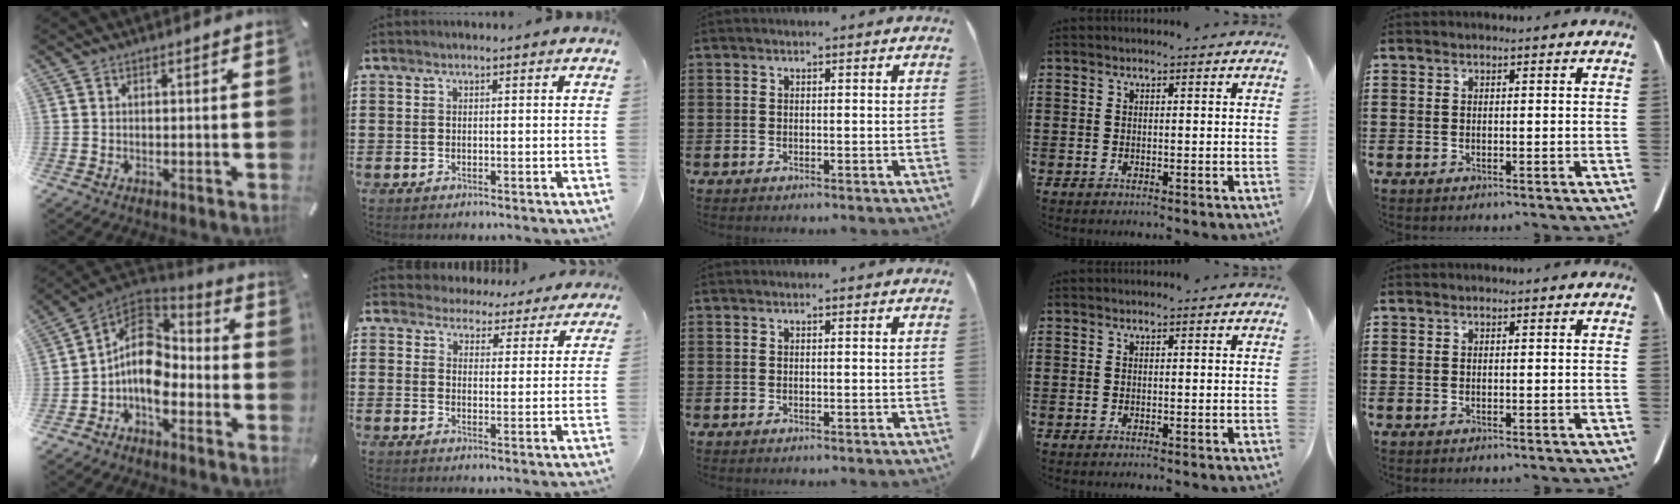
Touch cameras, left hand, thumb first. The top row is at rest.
{"thumb": {"total": 12.7, "force": [-3.4, 8.9, 8.4], "torque": [-0.169, 0.012, -0.064]}, "index": {"total": 4.1, "force": [4.0, 0.8, -0.2], "torque": [-0.012, -0.027, 0.069]}}